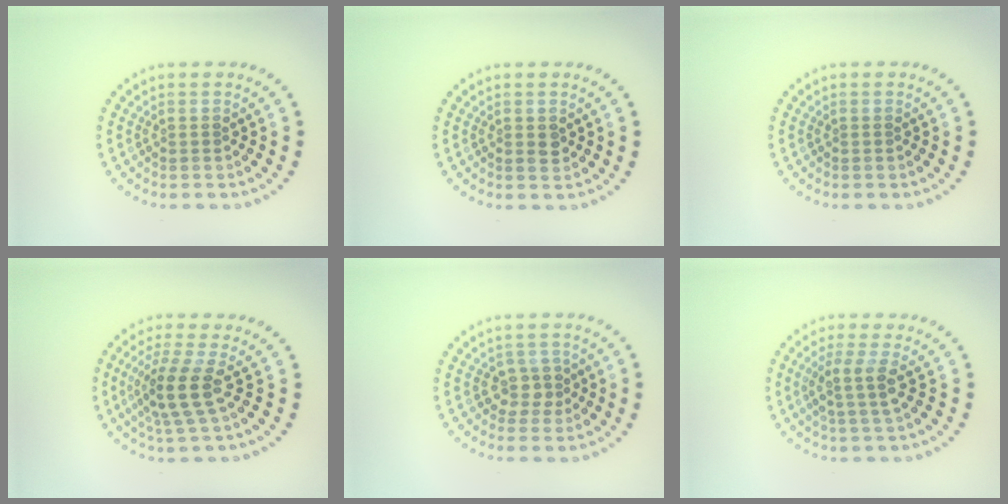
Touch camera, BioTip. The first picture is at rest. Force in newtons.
{"total": 1.2, "press": 1.2, "slide": 0.0}
{"total": 0.0}
{"total": 3.7, "press": 2.8, "slide": 2.3}
{"total": 2.0, "press": 1.8, "slide": 1.0}
{"total": 2.5, "press": 2.0, "slide": 1.5}